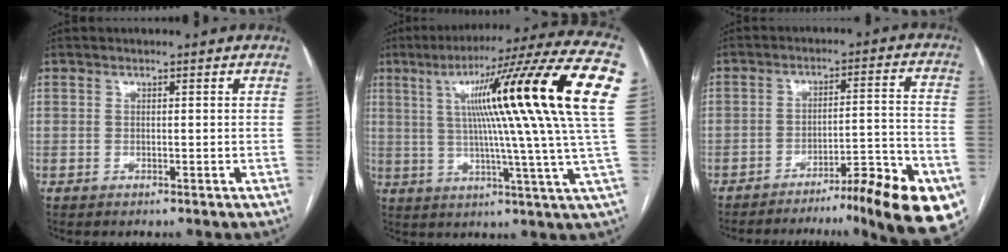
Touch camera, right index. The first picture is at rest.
{"total": 25.8, "force": [7.1, -0.9, 24.8], "torque": [-0.316, 0.041, 0.094]}
{"total": 19.1, "force": [-13.7, 1.4, 13.2], "torque": [-0.093, 0.026, -0.192]}